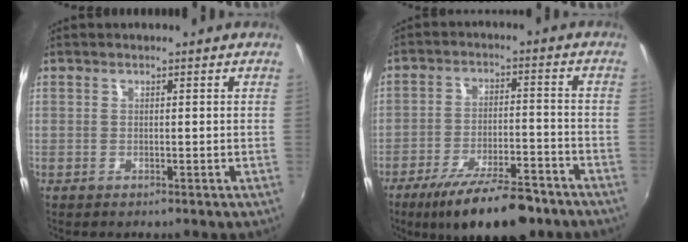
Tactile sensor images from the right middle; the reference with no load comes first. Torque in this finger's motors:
{"motor_torque": [1.10, -1.04, 0.31, 0.21]}